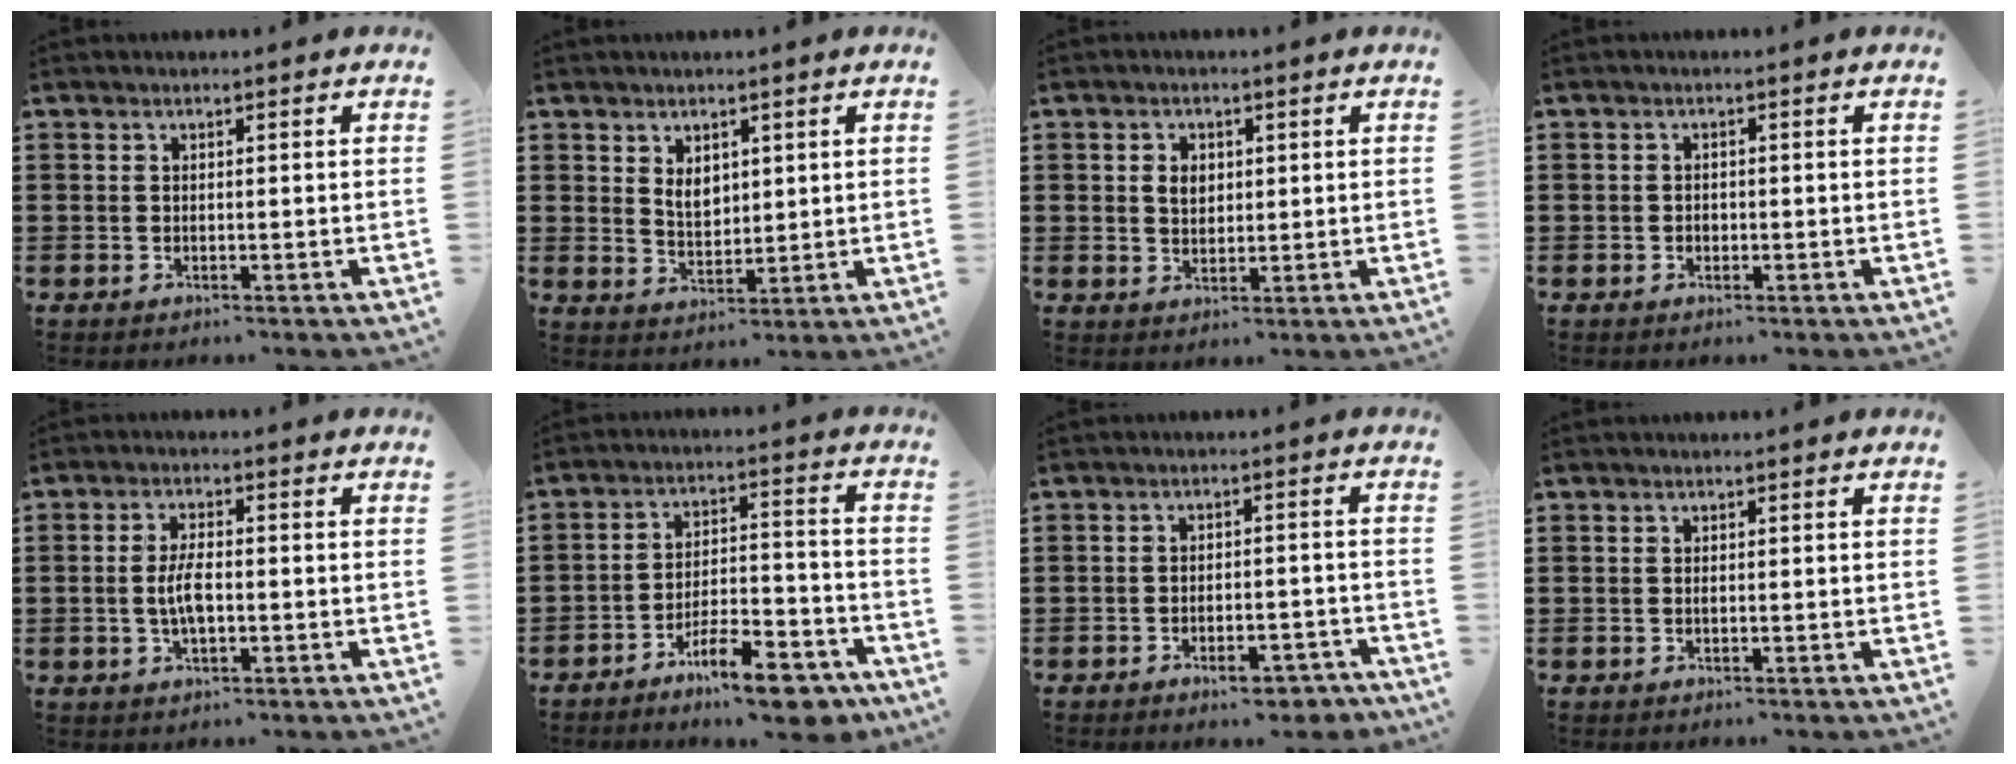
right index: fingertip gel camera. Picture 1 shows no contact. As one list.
[{"total": 3.5, "force": [1.8, 2.3, 2.0], "torque": [-0.038, 0.005, 0.030]}, {"total": 2.8, "force": [0.6, 2.1, 1.8], "torque": [-0.040, 0.010, 0.009]}, {"total": 0.8, "force": [-0.3, 0.7, 0.3], "torque": [-0.008, 0.002, -0.006]}, {"total": 4.6, "force": [-0.6, 1.6, 4.3], "torque": [-0.093, -0.004, -0.016]}, {"total": 10.5, "force": [-8.0, 2.2, 6.3], "torque": [-0.104, 0.026, -0.147]}, {"total": 4.9, "force": [-3.9, 1.2, 2.7], "torque": [-0.039, 0.004, -0.069]}, {"total": 0.0}]